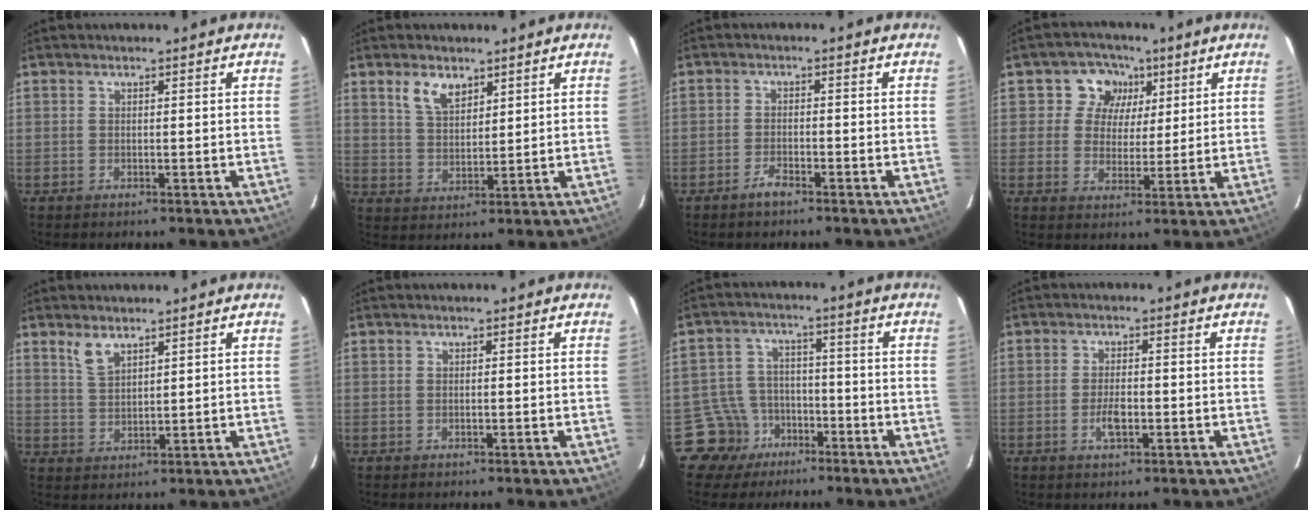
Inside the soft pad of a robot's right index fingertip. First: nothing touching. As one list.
[{"total": 5.7, "force": [3.6, 3.0, 3.3], "torque": [-0.062, 0.007, 0.071]}, {"total": 2.4, "force": [-2.1, 0.7, 1.1], "torque": [-0.032, 0.001, -0.040]}, {"total": 7.3, "force": [2.7, 6.7, 1.4], "torque": [-0.020, 0.006, 0.036]}, {"total": 3.9, "force": [2.9, 1.4, 2.2], "torque": [-0.044, 0.000, 0.059]}, {"total": 0.0}, {"total": 7.8, "force": [-4.8, 6.0, -0.5], "torque": [-0.011, 0.033, -0.081]}, {"total": 3.6, "force": [-1.3, 1.4, 3.0], "torque": [-0.061, -0.002, -0.022]}]